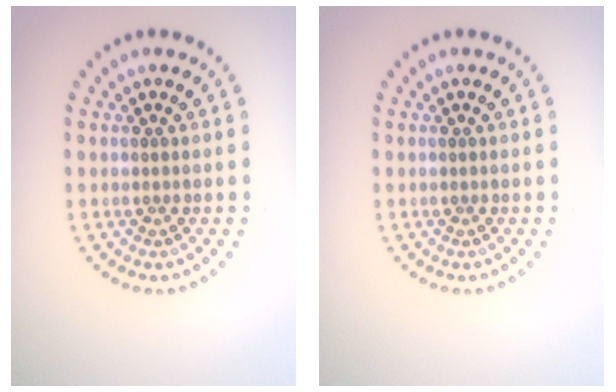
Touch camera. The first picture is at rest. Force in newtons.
{"total": 0.0}